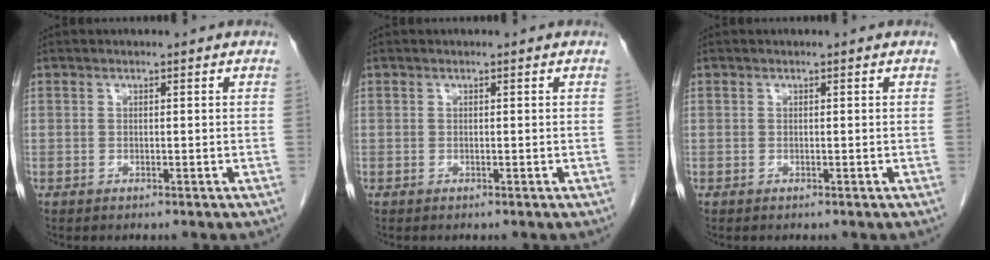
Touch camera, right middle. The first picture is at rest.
{"total": 0.0}
{"total": 0.0}